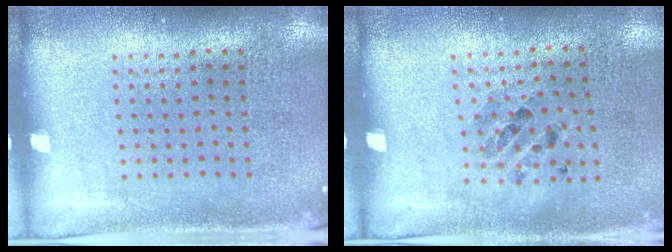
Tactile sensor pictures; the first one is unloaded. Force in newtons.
{"total": 0.9, "press": 0.8, "slide": 0.4}